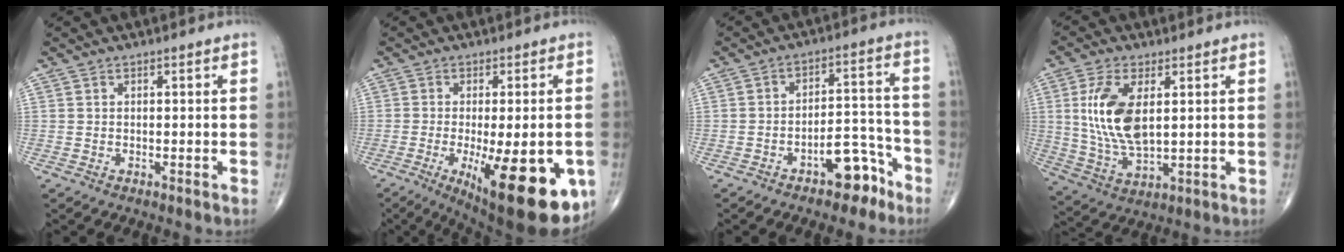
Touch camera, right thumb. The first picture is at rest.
{"total": 20.8, "force": [-7.0, 7.1, 18.2], "torque": [-0.212, -0.020, -0.080]}
{"total": 8.5, "force": [-5.3, 4.0, 5.2], "torque": [-0.054, 0.062, -0.076]}
{"total": 12.6, "force": [2.5, 6.0, 10.8], "torque": [-0.224, -0.015, 0.058]}